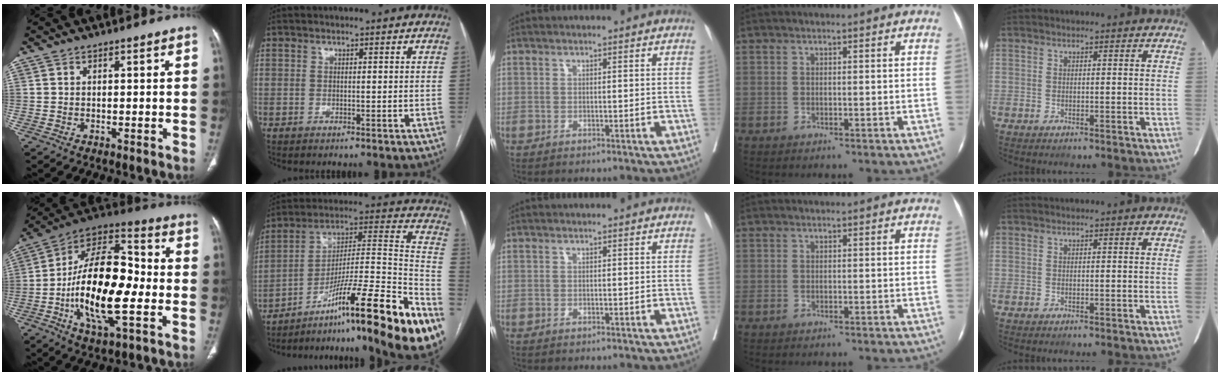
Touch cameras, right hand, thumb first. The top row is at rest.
{"thumb": {"total": 22.8, "force": [-3.9, 9.7, 20.3], "torque": [-0.343, 0.028, -0.072]}, "index": {"total": 29.6, "force": [-18.1, 1.1, 23.4], "torque": [-0.268, 0.020, -0.289]}}